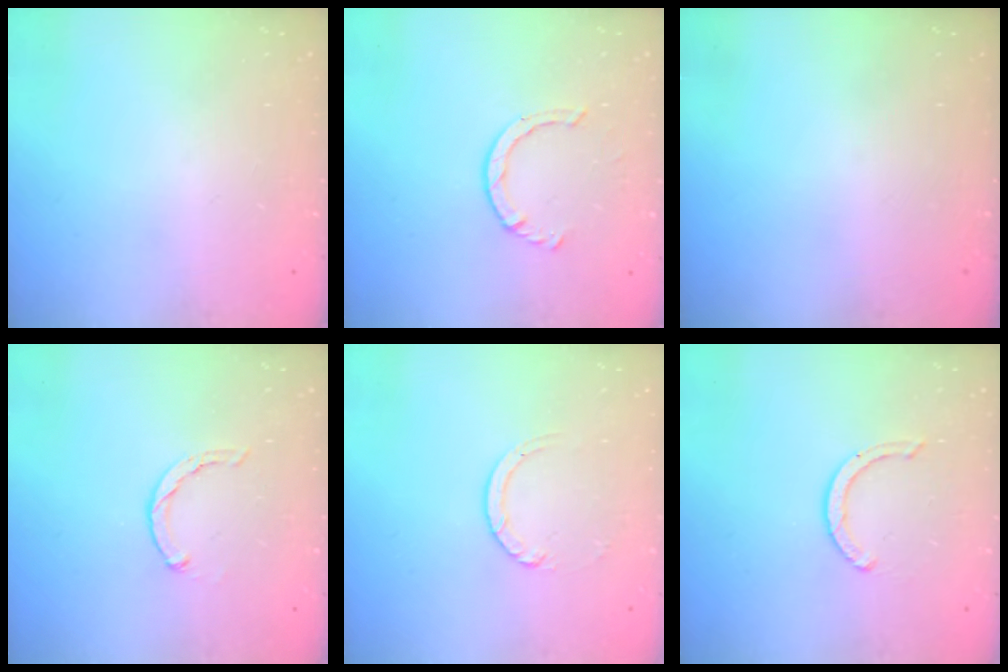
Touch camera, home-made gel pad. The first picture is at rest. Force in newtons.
{"total": 2.9, "press": 2.9, "slide": 0.4}
{"total": 0.0}
{"total": 1.1, "press": 1.1, "slide": 0.2}
{"total": 3.9, "press": 3.9, "slide": 0.4}
{"total": 3.8, "press": 3.8, "slide": 0.3}